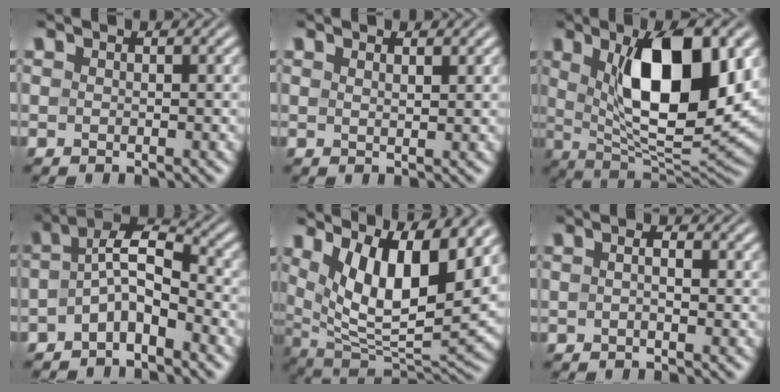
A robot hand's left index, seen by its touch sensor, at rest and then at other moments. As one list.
[{"total": 1.1, "force": [0.8, 0.3, 0.7], "torque": [-0.009, 0.002, 0.012]}, {"total": 11.8, "force": [2.8, 4.8, 10.5], "torque": [-0.164, -0.005, 0.049]}, {"total": 4.2, "force": [-1.7, 1.8, 3.4], "torque": [-0.063, 0.012, -0.042]}, {"total": 11.0, "force": [4.6, 3.7, 9.3], "torque": [-0.159, -0.013, 0.085]}, {"total": 1.3, "force": [-0.1, 0.3, 1.2], "torque": [-0.024, 0.001, -0.004]}]